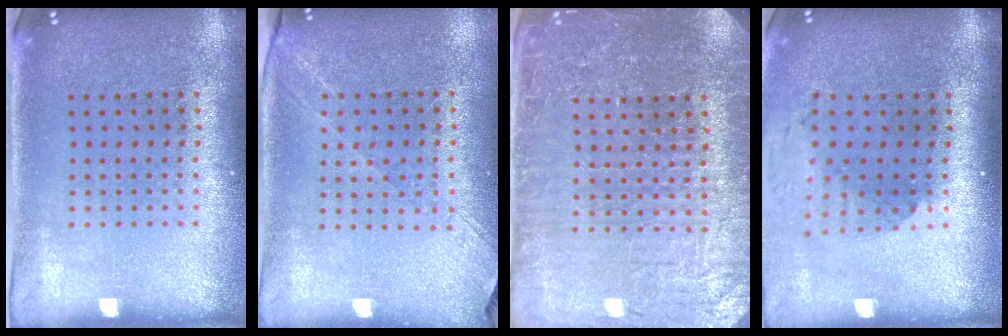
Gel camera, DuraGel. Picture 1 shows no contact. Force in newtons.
{"total": 1.3, "press": 1.2, "slide": 0.4}
{"total": 4.4, "press": 4.2, "slide": 1.4}
{"total": 1.9, "press": 1.4, "slide": 1.3}